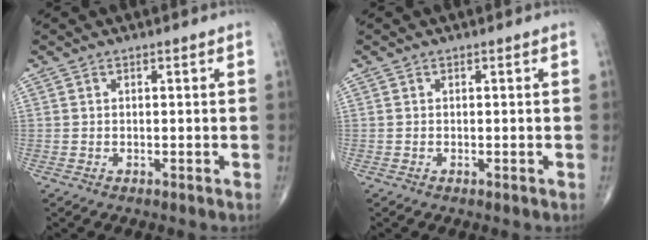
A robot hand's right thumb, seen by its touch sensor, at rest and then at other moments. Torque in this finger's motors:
{"motor_torque": [1.63, 1.43, -0.10, -0.16, -0.01]}